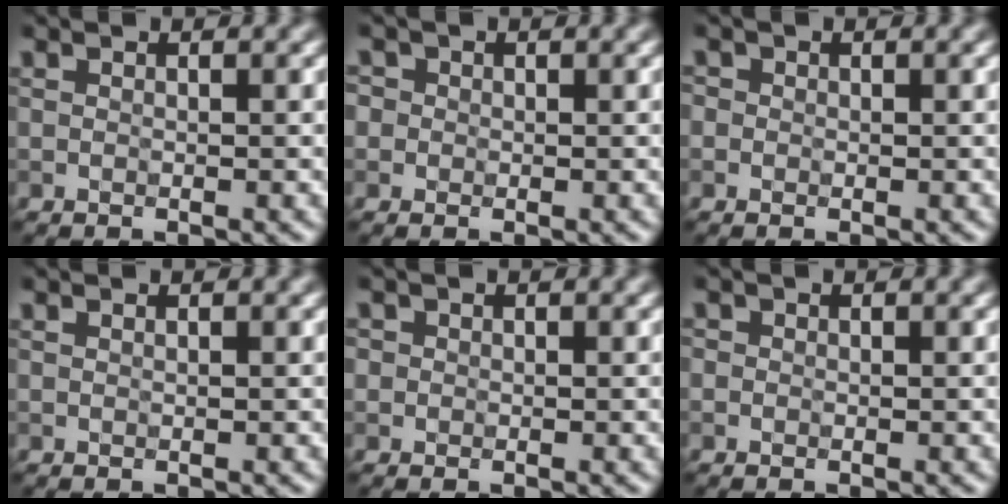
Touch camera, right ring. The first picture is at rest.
{"total": 1.8, "force": [0.5, 1.6, 0.6], "torque": [0.003, 0.010, -0.014]}
{"total": 0.9, "force": [0.1, 0.8, 0.3], "torque": [-0.007, 0.002, -0.008]}
{"total": 0.0}
{"total": 0.9, "force": [0.2, 0.8, 0.1], "torque": [-0.002, 0.000, -0.003]}
{"total": 0.6, "force": [0.0, 0.5, 0.1], "torque": [-0.002, -0.001, -0.002]}